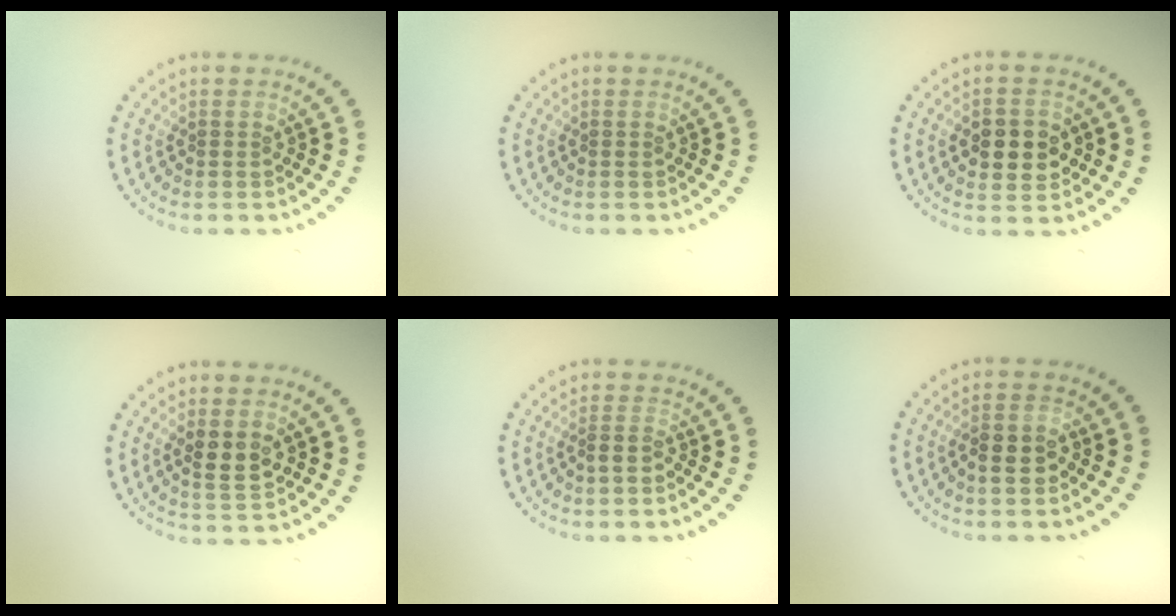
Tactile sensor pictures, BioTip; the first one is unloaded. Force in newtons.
{"total": 0.0}
{"total": 3.6, "press": 3.6, "slide": 0.2}
{"total": 2.6, "press": 2.5, "slide": 0.6}
{"total": 1.2, "press": 0.8, "slide": 0.8}
{"total": 2.6, "press": 2.5, "slide": 0.8}